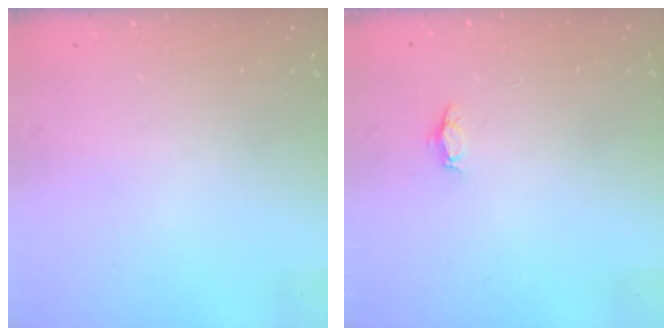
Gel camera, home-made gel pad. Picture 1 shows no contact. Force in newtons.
{"total": 2.8, "press": 2.8, "slide": 0.4}